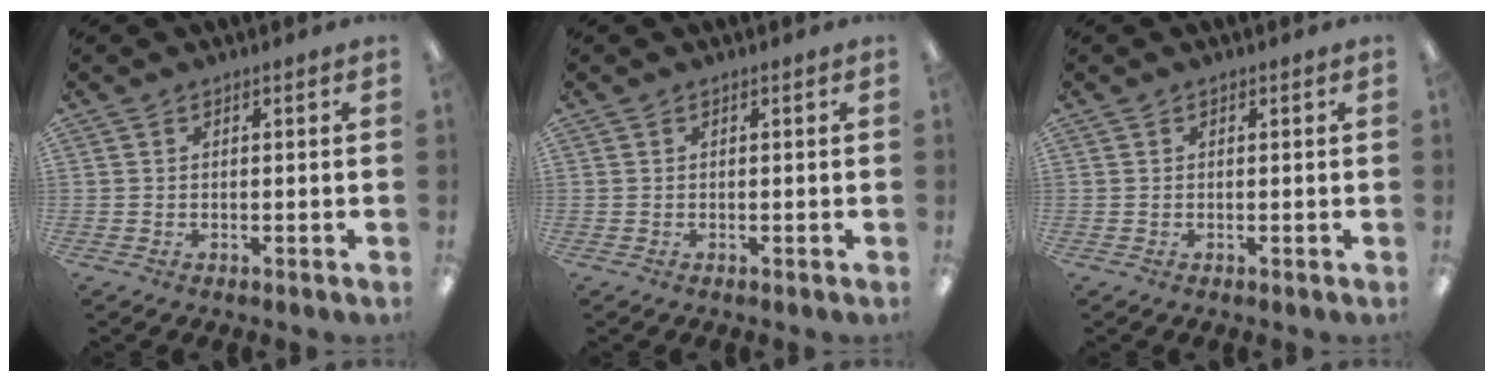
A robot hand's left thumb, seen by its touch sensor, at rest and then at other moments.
{"total": 0.0}
{"total": 0.0}